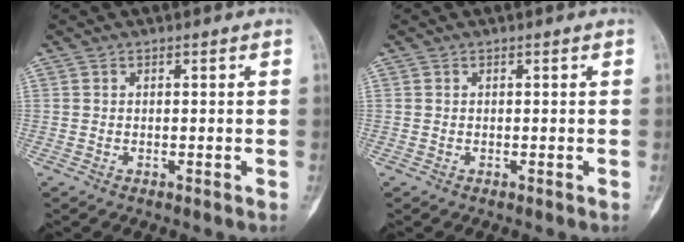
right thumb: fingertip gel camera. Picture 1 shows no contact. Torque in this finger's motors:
{"motor_torque": [0.02, -0.01, -0.03, -0.04, 0.02]}